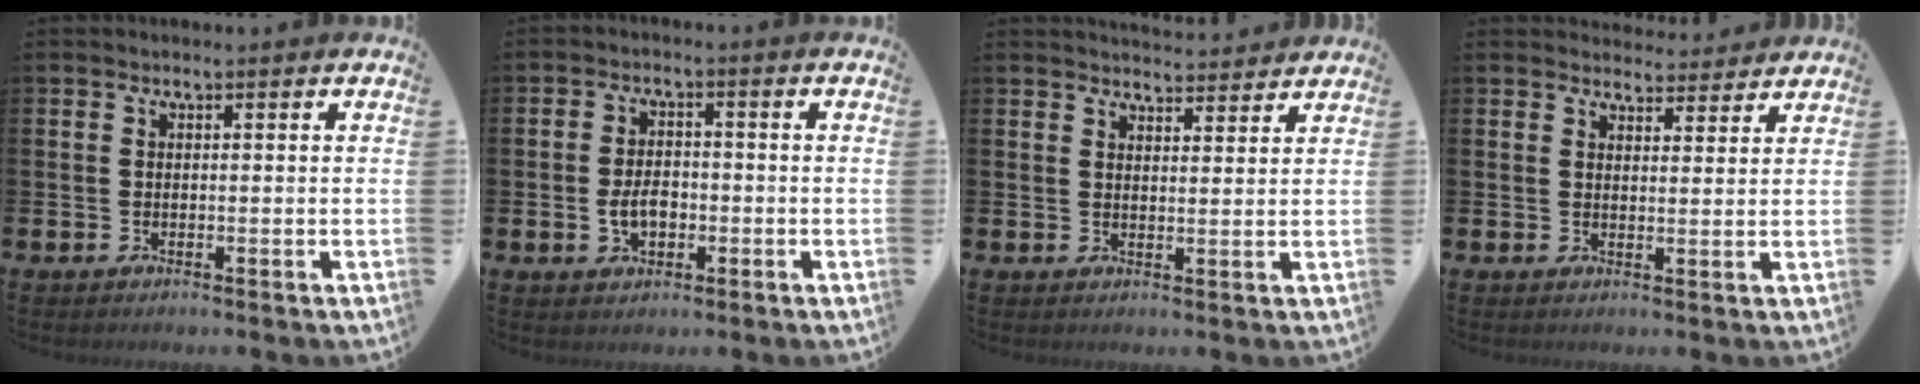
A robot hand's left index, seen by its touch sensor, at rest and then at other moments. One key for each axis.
{"total": 3.7, "fx": -0.9, "fy": 2.4, "fz": 2.7, "tx": -0.037, "ty": -0.002, "tz": -0.019}
{"total": 3.7, "fx": 3.7, "fy": 0.4, "fz": 0.0, "tx": 0.005, "ty": -0.026, "tz": 0.065}
{"total": 3.4, "fx": 3.3, "fy": 0.8, "fz": -0.1, "tx": 0.008, "ty": -0.020, "tz": 0.059}